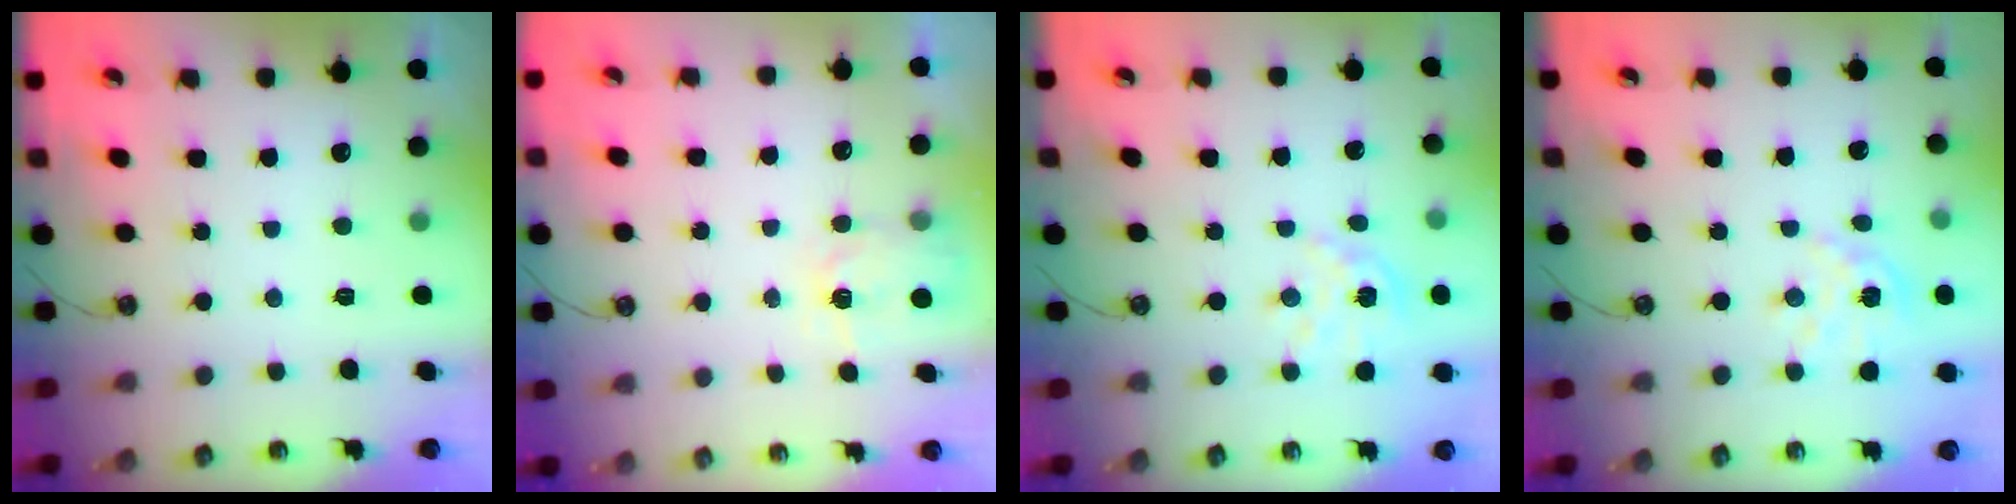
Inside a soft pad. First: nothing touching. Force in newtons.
{"total": 3.7, "press": 3.6, "slide": 0.5}
{"total": 7.5, "press": 7.4, "slide": 0.8}
{"total": 7.5, "press": 7.4, "slide": 0.8}